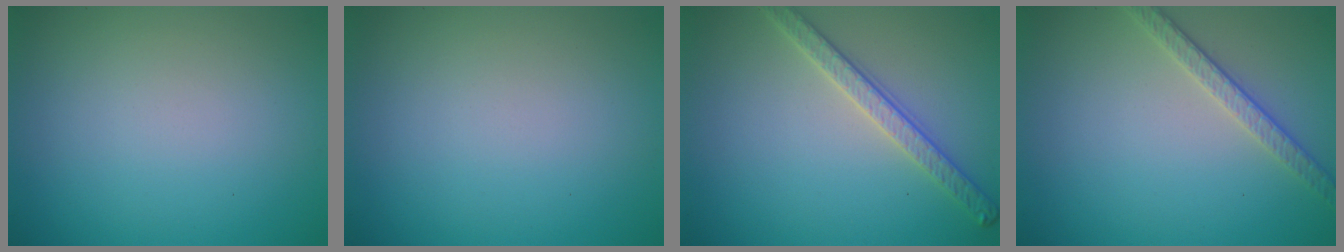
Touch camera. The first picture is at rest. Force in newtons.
{"total": 0.0}
{"total": 2.8, "press": 2.7, "slide": 0.7}
{"total": 2.6, "press": 2.5, "slide": 0.8}